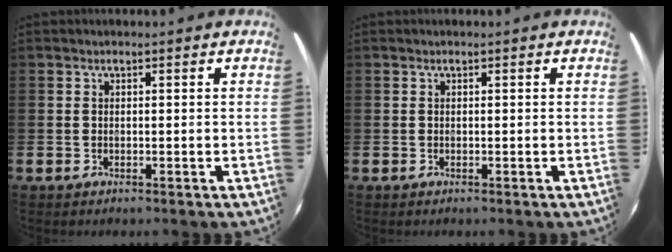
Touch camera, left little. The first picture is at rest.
{"total": 0.0}